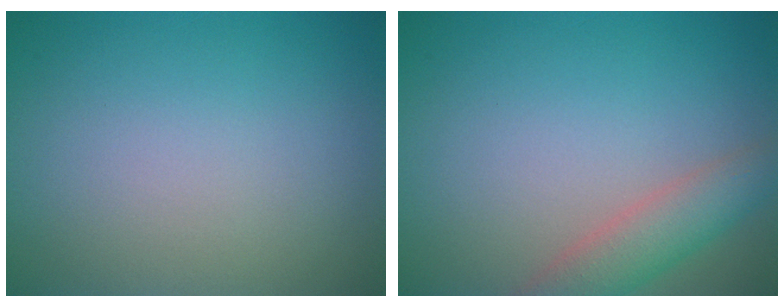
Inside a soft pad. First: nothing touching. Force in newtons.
{"total": 3.8, "press": 3.8, "slide": 0.3}